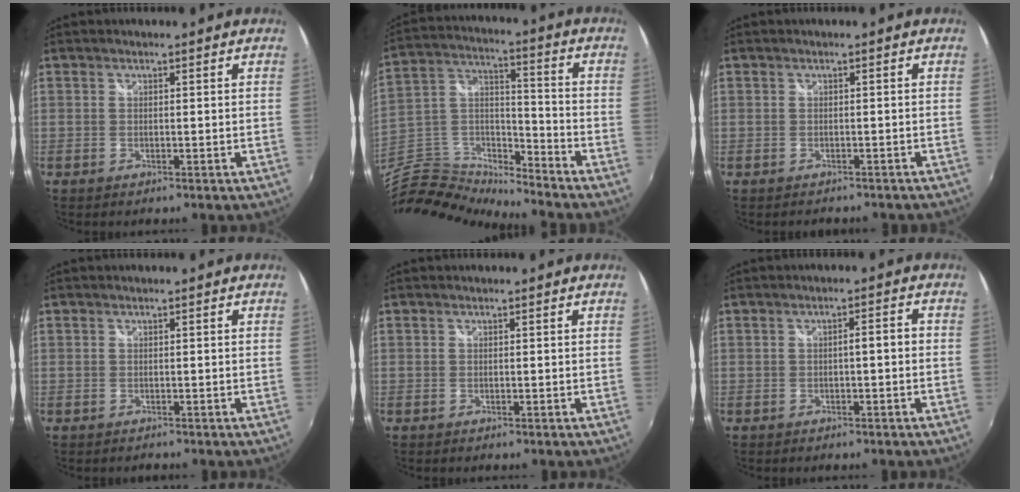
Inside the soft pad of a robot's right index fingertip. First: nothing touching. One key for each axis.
{"total": 14.3, "fx": -13.2, "fy": 3.5, "fz": 4.3, "tx": -0.103, "ty": 0.016, "tz": -0.265}
{"total": 2.6, "fx": -2.1, "fy": 1.4, "fz": 0.6, "tx": -0.007, "ty": -0.001, "tz": -0.024}
{"total": 0.6, "fx": -0.4, "fy": 0.4, "fz": -0.1, "tx": 0.001, "ty": -0.001, "tz": -0.006}
{"total": 0.0}
{"total": 2.2, "fx": -0.6, "fy": 0.5, "fz": 2.1, "tx": -0.035, "ty": 0.008, "tz": -0.007}